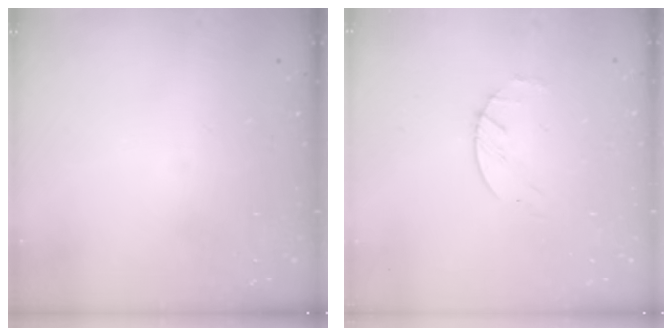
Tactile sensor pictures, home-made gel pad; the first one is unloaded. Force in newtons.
{"total": 2.2, "press": 2.2, "slide": 0.3}